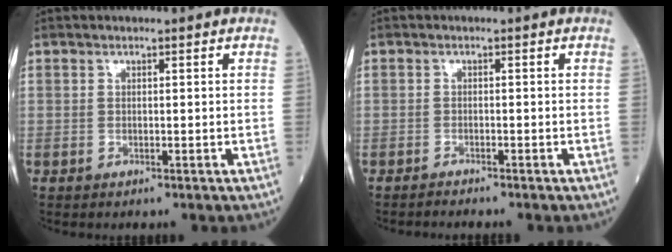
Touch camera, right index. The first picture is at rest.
{"total": 0.8, "force": [-0.7, -0.4, 0.0], "torque": [-0.004, -0.003, -0.015]}